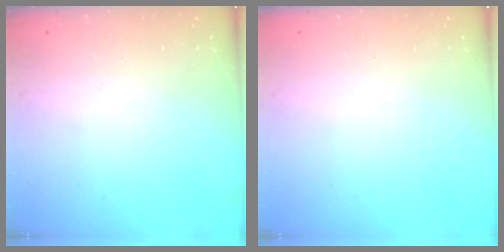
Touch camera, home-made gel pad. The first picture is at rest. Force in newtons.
{"total": 0.0}